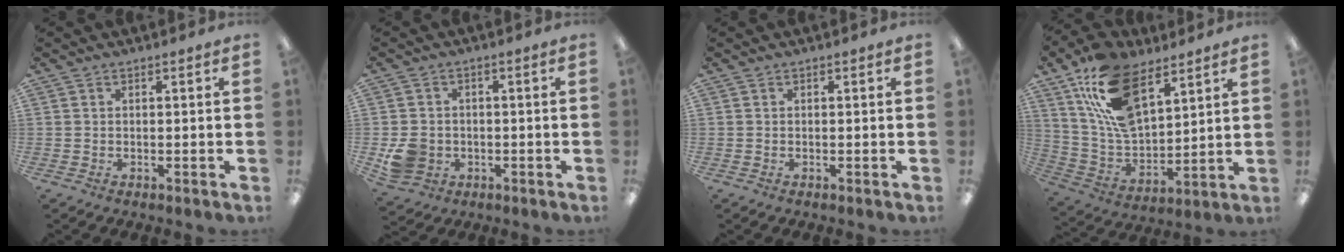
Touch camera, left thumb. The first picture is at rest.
{"total": 6.1, "force": [-1.5, 5.4, 2.4], "torque": [-0.038, 0.009, -0.025]}
{"total": 0.0}
{"total": 18.9, "force": [10.6, 10.0, 12.1], "torque": [-0.256, -0.039, 0.195]}